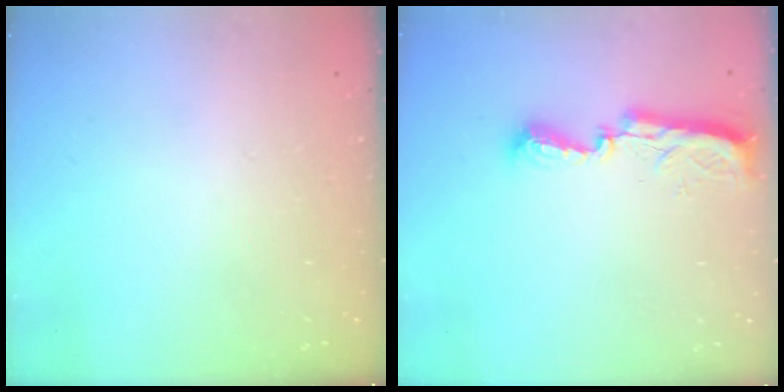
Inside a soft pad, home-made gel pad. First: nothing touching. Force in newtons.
{"total": 8.3, "press": 8.3, "slide": 0.9}